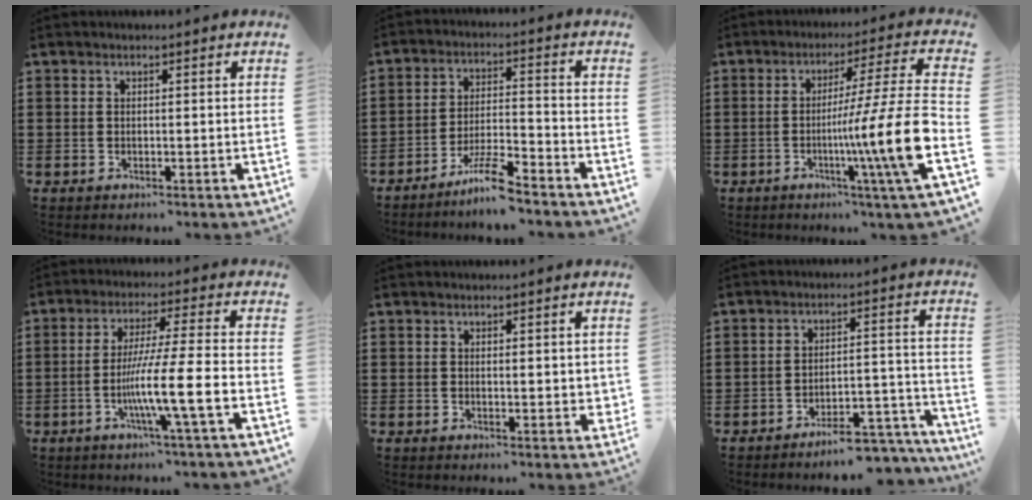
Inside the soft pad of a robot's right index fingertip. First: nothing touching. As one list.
[{"total": 6.9, "force": [-5.8, 0.2, 3.7], "torque": [-0.080, -0.004, -0.112]}, {"total": 15.4, "force": [-3.3, -0.4, 15.1], "torque": [-0.236, -0.027, -0.064]}, {"total": 10.0, "force": [-3.2, -0.1, 9.5], "torque": [-0.171, -0.013, -0.060]}, {"total": 1.4, "force": [0.6, 0.6, 1.1], "torque": [-0.014, 0.002, 0.009]}, {"total": 6.0, "force": [-5.6, 1.2, 2.0], "torque": [-0.025, 0.016, -0.105]}]